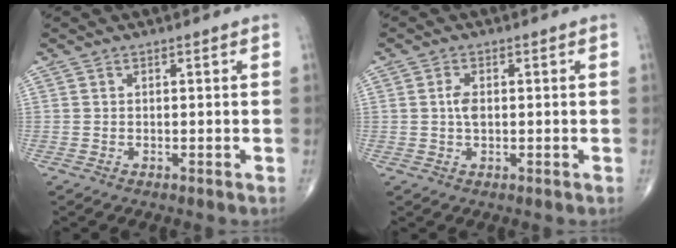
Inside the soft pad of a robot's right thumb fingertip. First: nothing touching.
{"total": 2.6, "force": [0.2, 1.4, 2.1], "torque": [-0.042, 0.001, 0.000]}